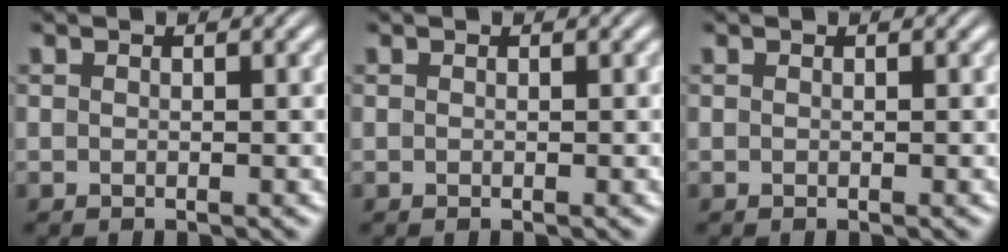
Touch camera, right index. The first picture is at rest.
{"total": 0.0}
{"total": 0.0}